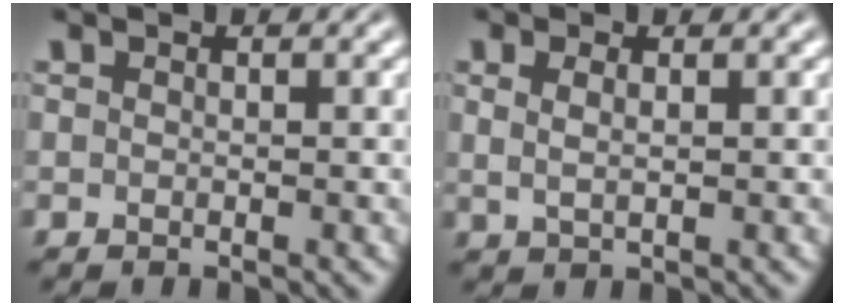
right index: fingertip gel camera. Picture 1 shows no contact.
{"total": 1.2, "force": [0.7, -0.2, 1.0], "torque": [-0.015, -0.005, 0.022]}